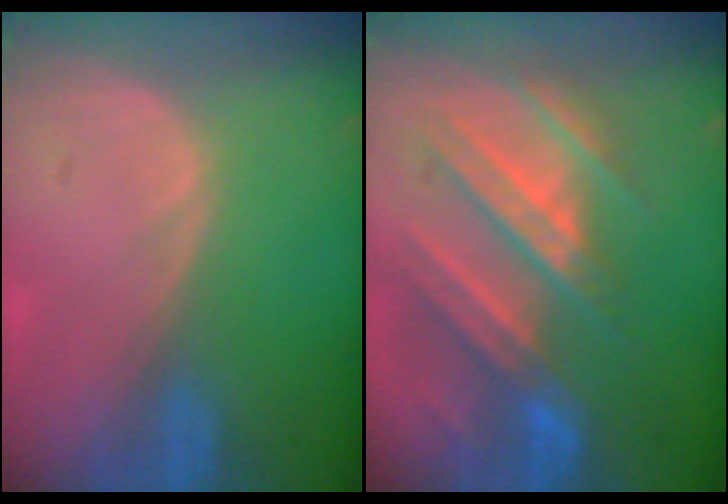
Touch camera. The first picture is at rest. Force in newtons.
{"total": 9.9, "press": 9.5, "slide": 2.8}